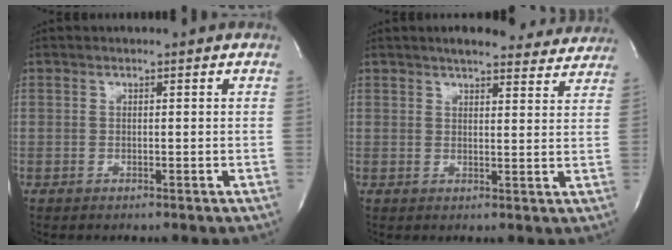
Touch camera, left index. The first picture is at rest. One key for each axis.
{"total": 14.0, "fx": 12.8, "fy": 3.0, "fz": 4.9, "tx": -0.046, "ty": 0.011, "tz": 0.148}